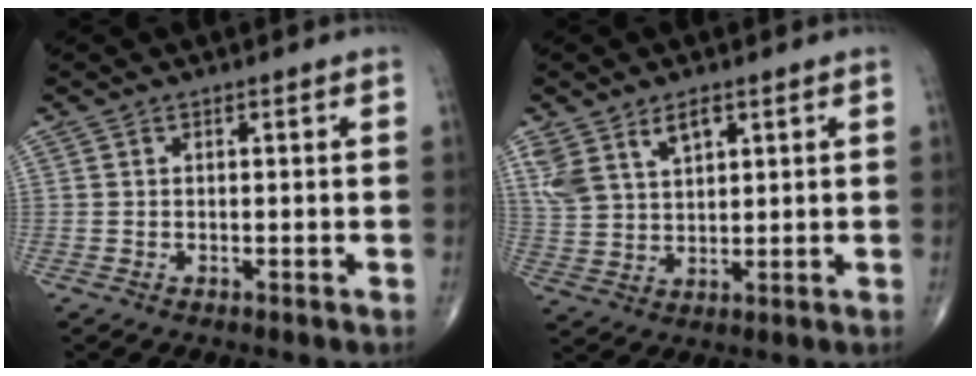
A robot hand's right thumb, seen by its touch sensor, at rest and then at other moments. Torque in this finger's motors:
{"motor_torque": [-0.27, 0.48, 0.32, 0.34, 0.08]}